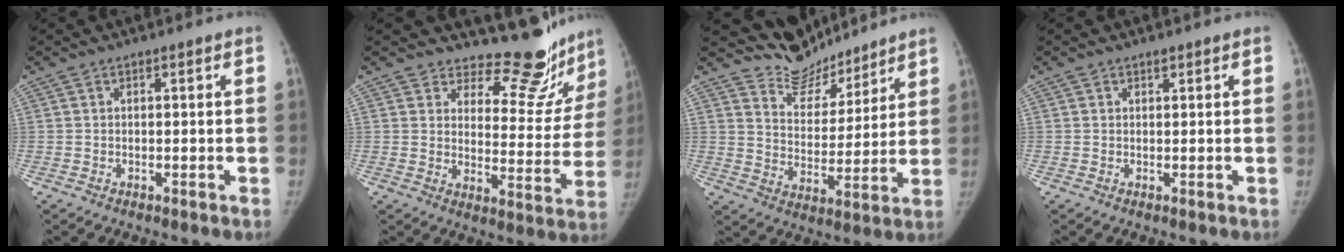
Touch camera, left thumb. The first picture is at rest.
{"total": 14.7, "force": [13.8, 4.7, 2.4], "torque": [0.031, -0.136, 0.165]}
{"total": 10.1, "force": [9.6, 3.3, -0.1], "torque": [0.034, -0.075, 0.177]}
{"total": 0.5, "force": [0.5, 0.3, 0.1], "torque": [0.006, -0.003, 0.004]}